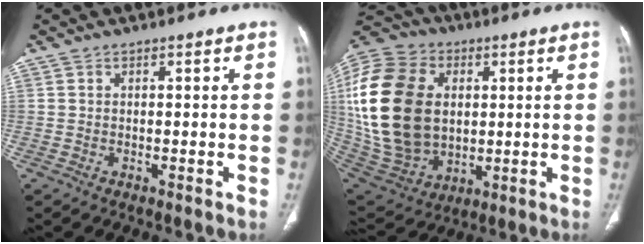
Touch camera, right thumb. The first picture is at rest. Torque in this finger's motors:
{"motor_torque": [-0.89, 2.30, 2.57, 0.20, 0.74]}